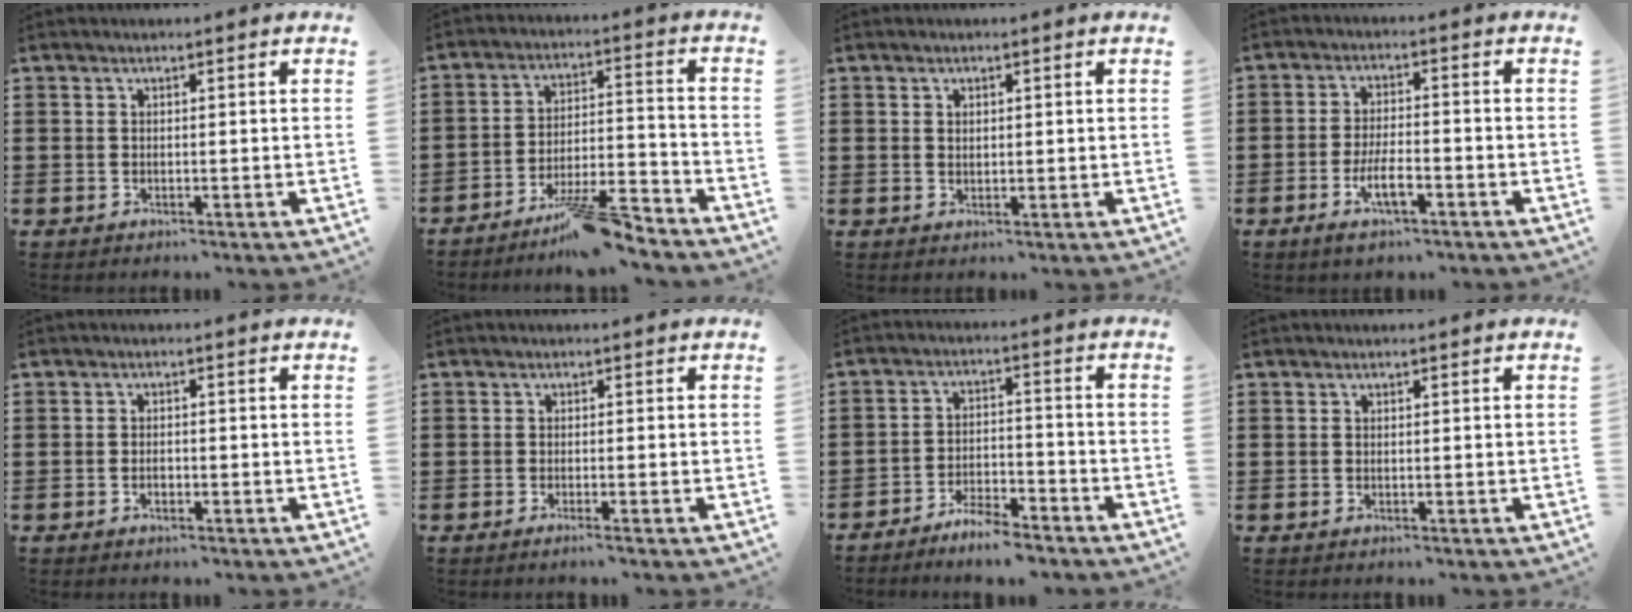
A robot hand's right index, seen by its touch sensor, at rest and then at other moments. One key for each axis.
{"total": 9.3, "fx": -7.7, "fy": 1.5, "fz": 5.1, "tx": -0.073, "ty": 0.025, "tz": -0.139}
{"total": 0.9, "fx": 0.5, "fy": 0.7, "fz": 0.3, "tx": -0.008, "ty": 0.005, "tz": 0.010}
{"total": 5.8, "fx": -2.8, "fy": 2.0, "fz": 4.7, "tx": -0.096, "ty": -0.003, "tz": -0.052}
{"total": 1.4, "fx": -0.6, "fy": 0.7, "fz": 1.1, "tx": -0.022, "ty": 0.000, "tz": -0.010}
{"total": 0.9, "fx": -0.6, "fy": -0.2, "fz": 0.6, "tx": -0.010, "ty": -0.004, "tz": -0.011}
{"total": 4.9, "fx": -4.7, "fy": 0.5, "fz": 1.4, "tx": -0.025, "ty": 0.007, "tz": -0.092}
{"total": 0.0}